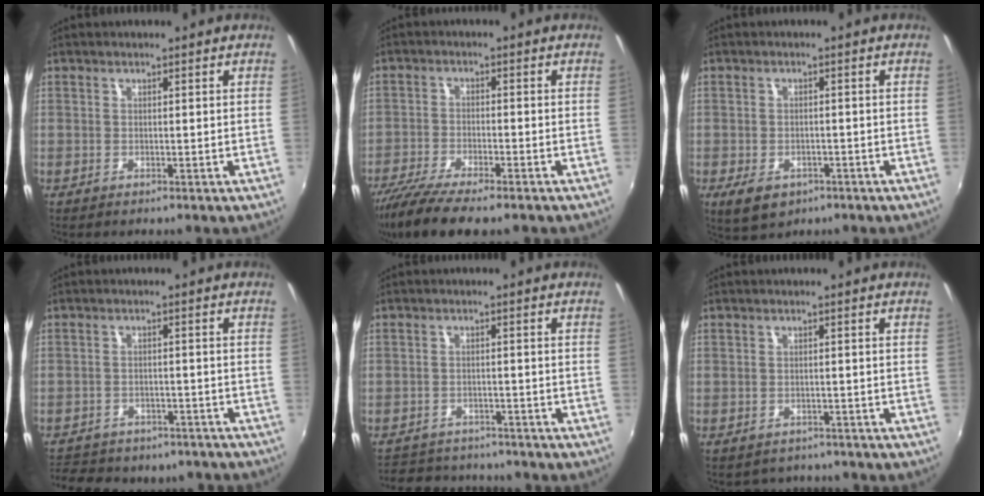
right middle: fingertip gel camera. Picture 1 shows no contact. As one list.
[{"total": 10.0, "force": [-8.0, 1.9, 5.8], "torque": [-0.138, -0.036, -0.147]}, {"total": 6.2, "force": [-3.2, 4.0, 3.5], "torque": [-0.075, -0.020, -0.048]}, {"total": 15.4, "force": [-12.5, 7.0, 5.7], "torque": [-0.136, -0.001, -0.162]}, {"total": 9.4, "force": [-8.4, 3.6, 2.2], "torque": [-0.062, 0.012, -0.122]}, {"total": 4.0, "force": [-3.4, 2.0, 0.6], "torque": [-0.015, -0.011, -0.045]}]